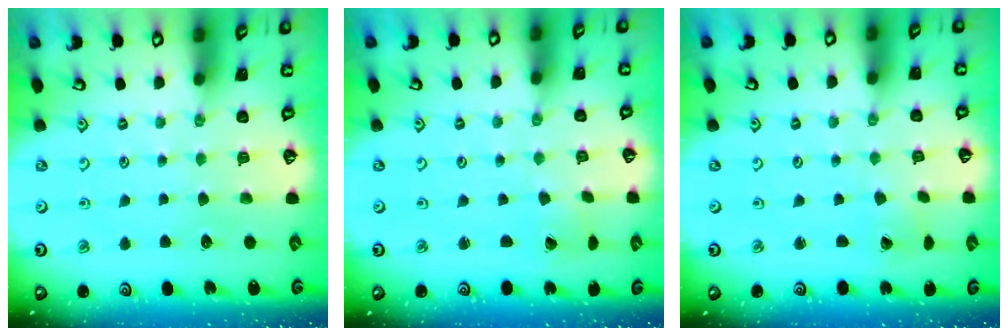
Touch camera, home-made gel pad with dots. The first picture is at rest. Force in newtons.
{"total": 0.6, "press": 0.6, "slide": 0.1}
{"total": 0.7, "press": 0.7, "slide": 0.0}